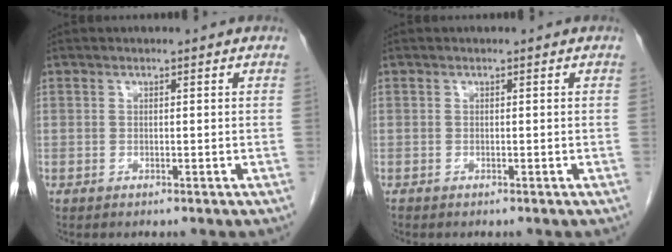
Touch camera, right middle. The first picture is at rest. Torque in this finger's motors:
{"motor_torque": [-0.27, -0.05, -0.02, -0.01]}